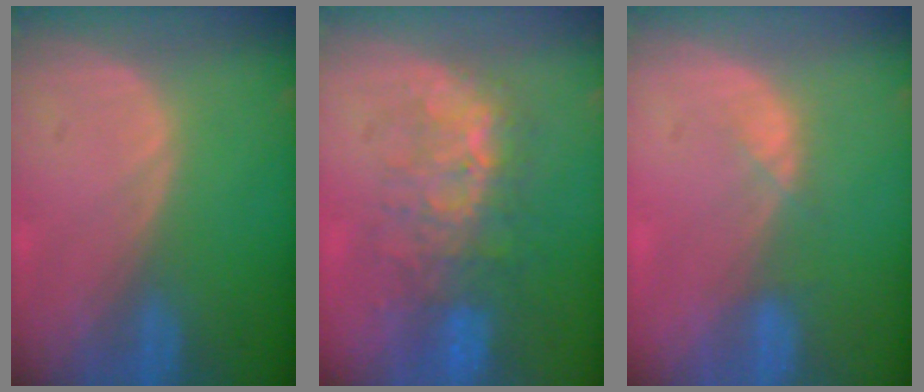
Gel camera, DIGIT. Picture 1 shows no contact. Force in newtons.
{"total": 9.3, "press": 8.5, "slide": 4.0}
{"total": 1.9, "press": 1.7, "slide": 0.9}